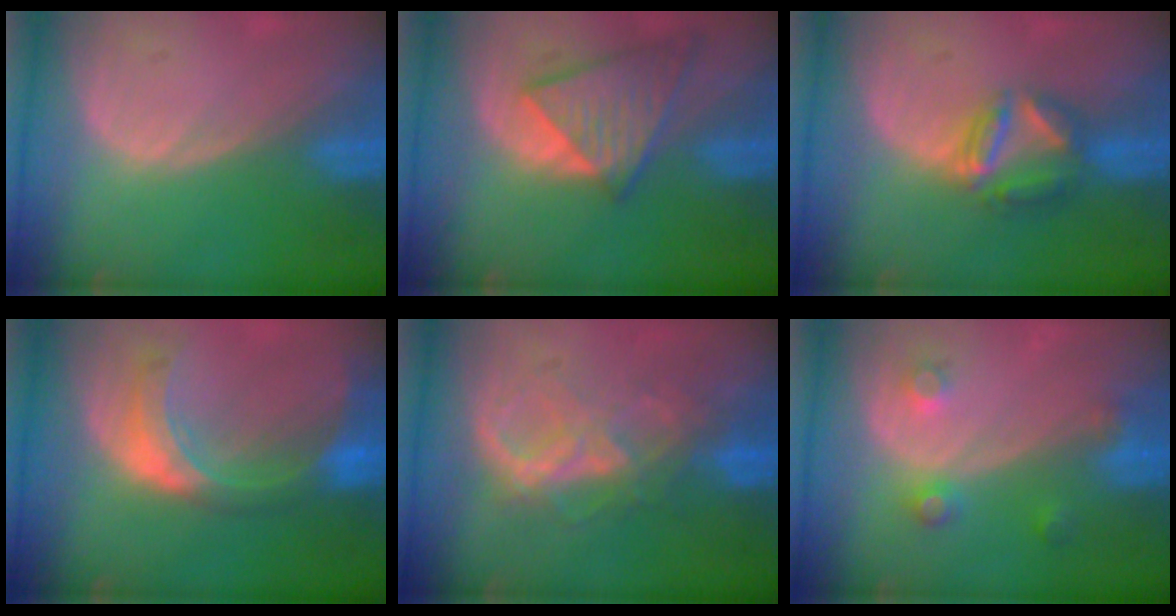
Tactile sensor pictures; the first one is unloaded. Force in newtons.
{"total": 8.0, "press": 7.2, "slide": 3.6}
{"total": 6.2, "press": 5.6, "slide": 2.7}
{"total": 8.2, "press": 7.3, "slide": 3.8}
{"total": 6.4, "press": 6.4, "slide": 0.7}
{"total": 3.6, "press": 3.4, "slide": 1.3}